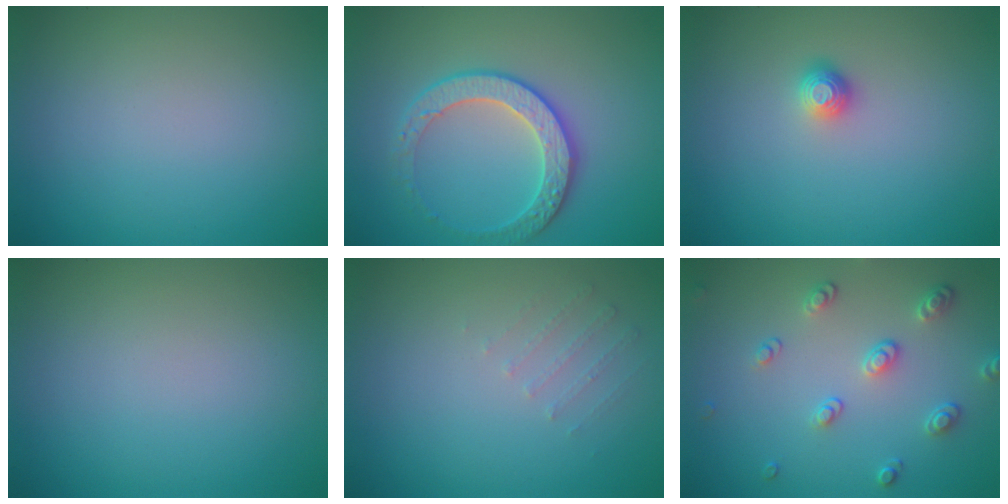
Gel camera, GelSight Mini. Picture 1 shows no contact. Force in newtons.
{"total": 3.7, "press": 3.6, "slide": 0.9}
{"total": 1.2, "press": 1.0, "slide": 0.5}
{"total": 0.0}
{"total": 0.6, "press": 0.5, "slide": 0.4}
{"total": 2.6, "press": 2.5, "slide": 0.8}